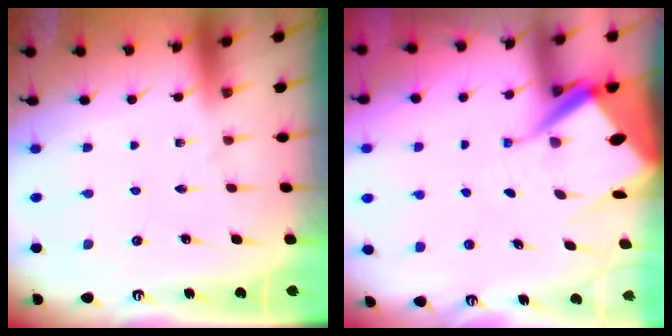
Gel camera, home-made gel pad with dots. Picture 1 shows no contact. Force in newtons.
{"total": 11.1, "press": 11.0, "slide": 1.1}